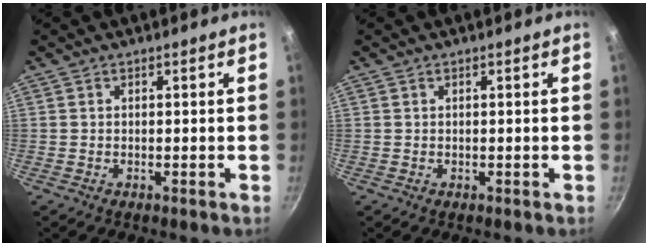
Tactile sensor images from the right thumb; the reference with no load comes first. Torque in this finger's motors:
{"motor_torque": [-0.06, -0.02, -0.44, 0.44, -0.01]}